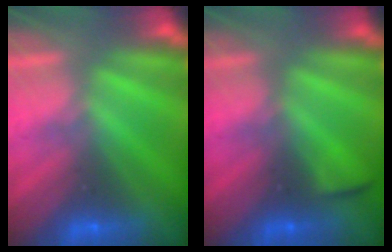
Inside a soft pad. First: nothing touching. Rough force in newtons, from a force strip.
{"total": 1.8}